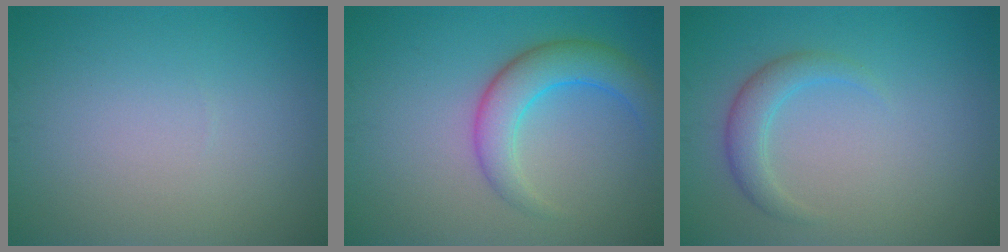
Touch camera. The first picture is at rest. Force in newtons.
{"total": 4.6, "press": 4.6, "slide": 0.2}
{"total": 2.4, "press": 2.4, "slide": 0.1}